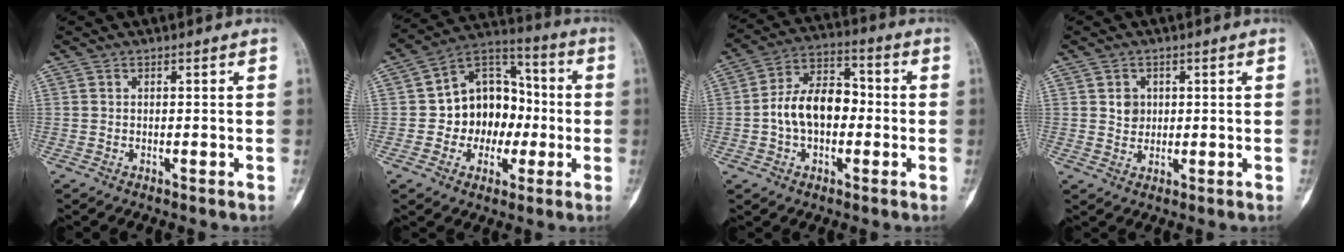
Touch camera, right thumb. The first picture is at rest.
{"total": 14.7, "force": [-1.5, 11.9, 8.6], "torque": [-0.066, 0.039, -0.029]}
{"total": 12.2, "force": [-1.1, 8.0, 9.1], "torque": [-0.141, 0.039, -0.029]}
{"total": 3.2, "force": [0.7, 2.8, 1.3], "torque": [-0.005, -0.002, 0.013]}